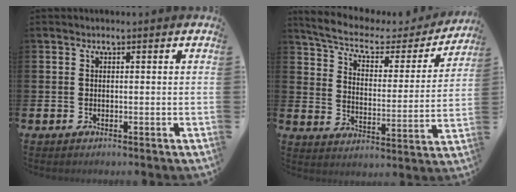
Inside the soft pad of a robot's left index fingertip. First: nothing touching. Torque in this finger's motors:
{"motor_torque": [0.71, -1.43, -0.41, 0.00]}